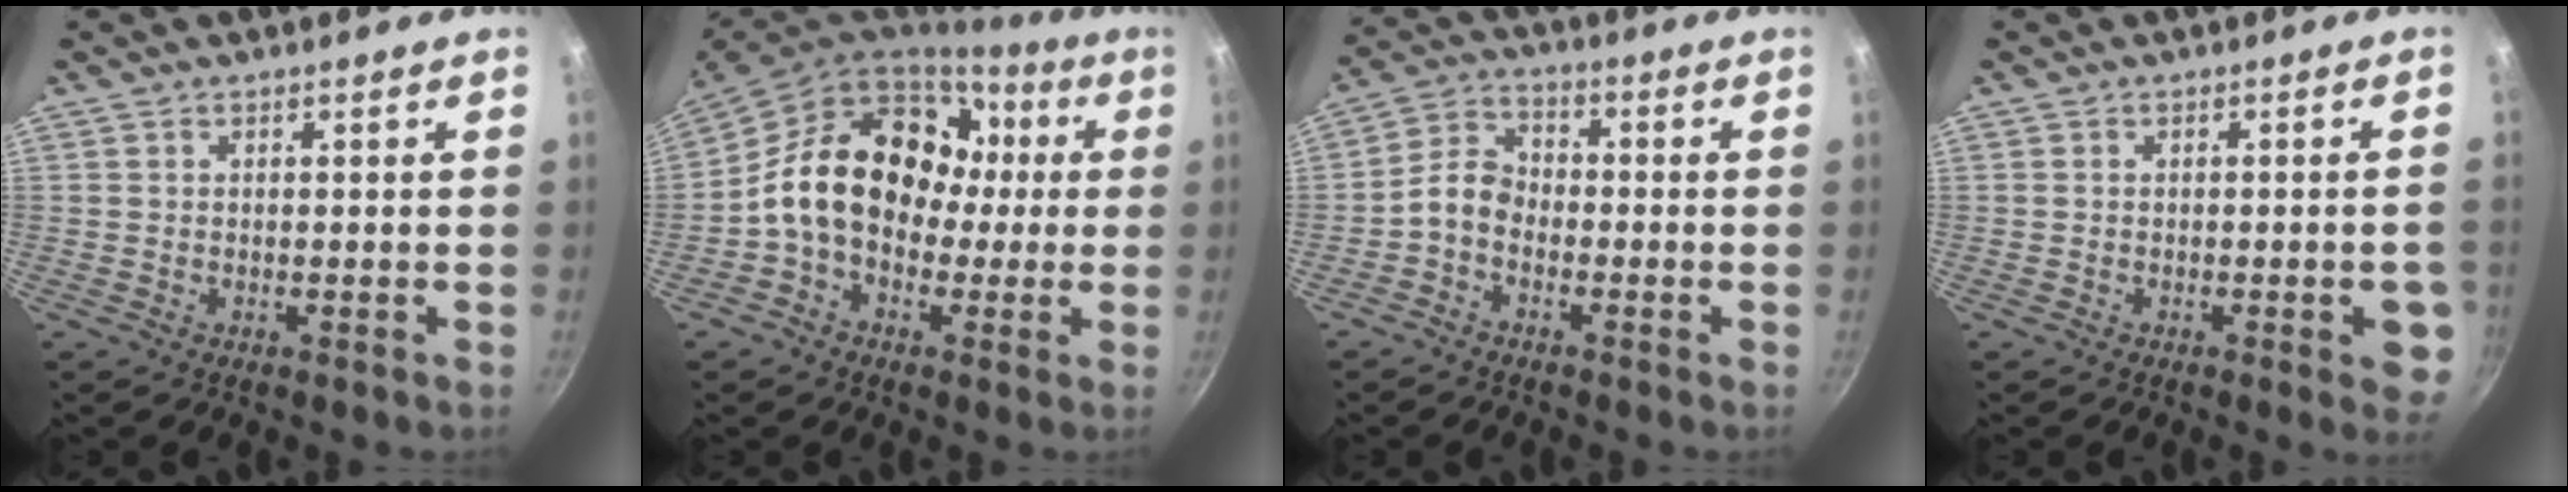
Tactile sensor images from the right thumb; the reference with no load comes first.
{"total": 20.1, "force": [1.0, 15.1, 13.2], "torque": [-0.197, 0.055, 0.007]}
{"total": 5.7, "force": [-2.3, 4.0, 3.3], "torque": [-0.058, 0.036, -0.061]}
{"total": 5.4, "force": [-1.7, 1.7, 4.8], "torque": [-0.041, 0.003, -0.022]}